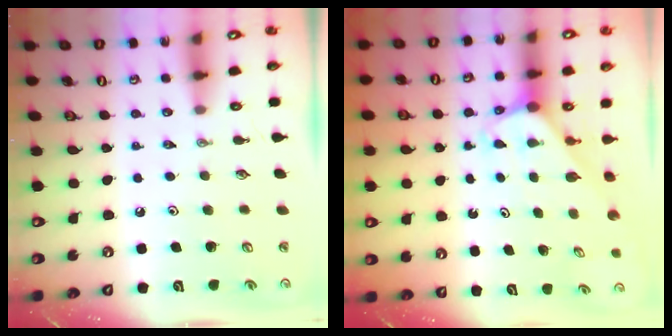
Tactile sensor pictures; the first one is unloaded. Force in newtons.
{"total": 2.2, "press": 2.2, "slide": 0.1}